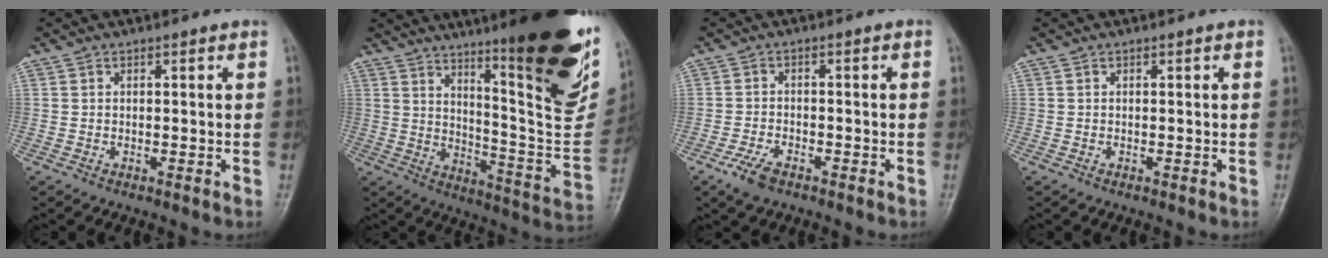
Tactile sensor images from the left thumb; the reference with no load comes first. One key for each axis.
{"total": 27.5, "fx": 15.9, "fy": 5.0, "fz": 21.8, "tx": -0.278, "ty": -0.081, "tz": 0.237}
{"total": 4.3, "fx": -2.9, "fy": 1.9, "fz": 2.4, "tx": -0.056, "ty": 0.008, "tz": -0.054}
{"total": 0.0}